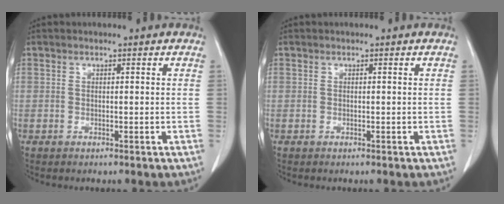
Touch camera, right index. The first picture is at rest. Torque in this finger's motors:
{"motor_torque": [0.00, 0.00, 0.02, 0.00]}